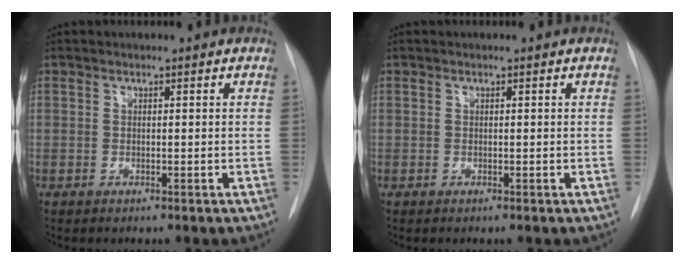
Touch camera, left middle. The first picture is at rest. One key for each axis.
{"total": 0.0}